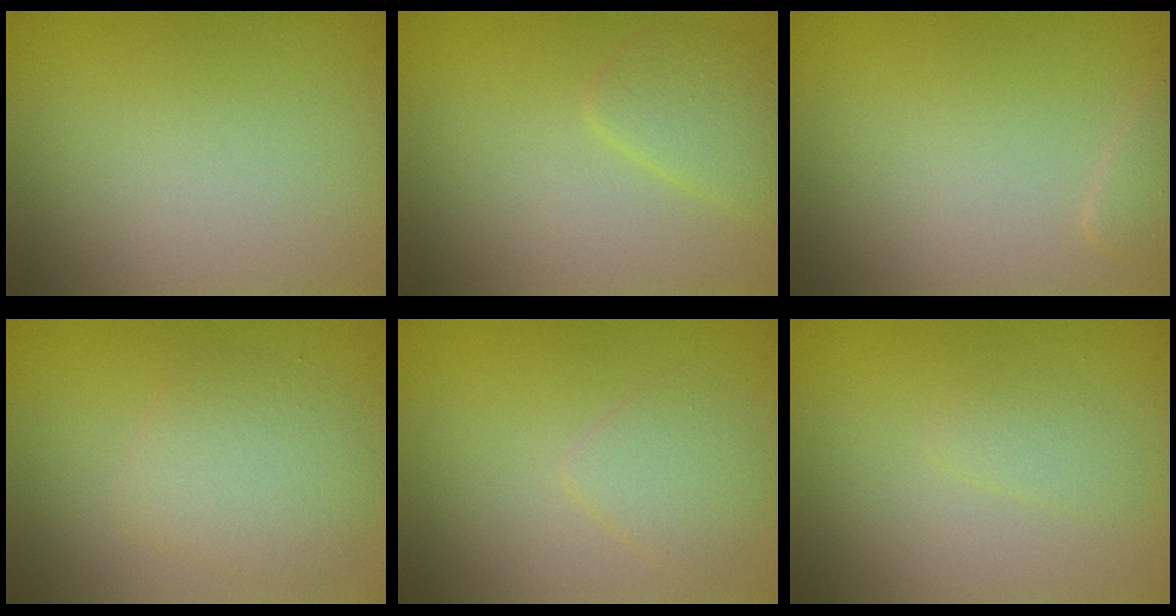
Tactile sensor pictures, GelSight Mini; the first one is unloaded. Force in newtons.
{"total": 2.2, "press": 2.2, "slide": 0.1}
{"total": 1.1, "press": 1.1, "slide": 0.1}
{"total": 3.3, "press": 3.3, "slide": 0.2}
{"total": 2.0, "press": 1.9, "slide": 0.1}
{"total": 1.1, "press": 1.1, "slide": 0.0}